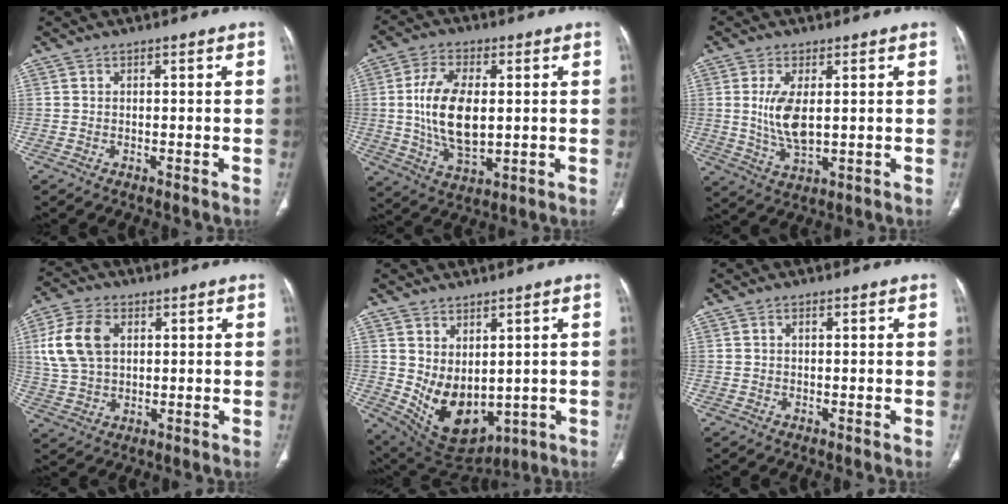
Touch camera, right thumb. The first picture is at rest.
{"total": 13.6, "force": [0.9, 7.1, 11.6], "torque": [-0.217, -0.010, 0.022]}
{"total": 7.8, "force": [1.0, 3.4, 7.0], "torque": [-0.144, -0.016, 0.028]}
{"total": 11.5, "force": [3.0, 7.7, 8.0], "torque": [-0.158, 0.003, 0.061]}
{"total": 11.7, "force": [0.7, 7.7, 8.9], "torque": [-0.130, -0.023, 0.051]}
{"total": 1.0, "force": [0.4, 0.5, 0.8], "torque": [-0.016, 0.003, 0.006]}